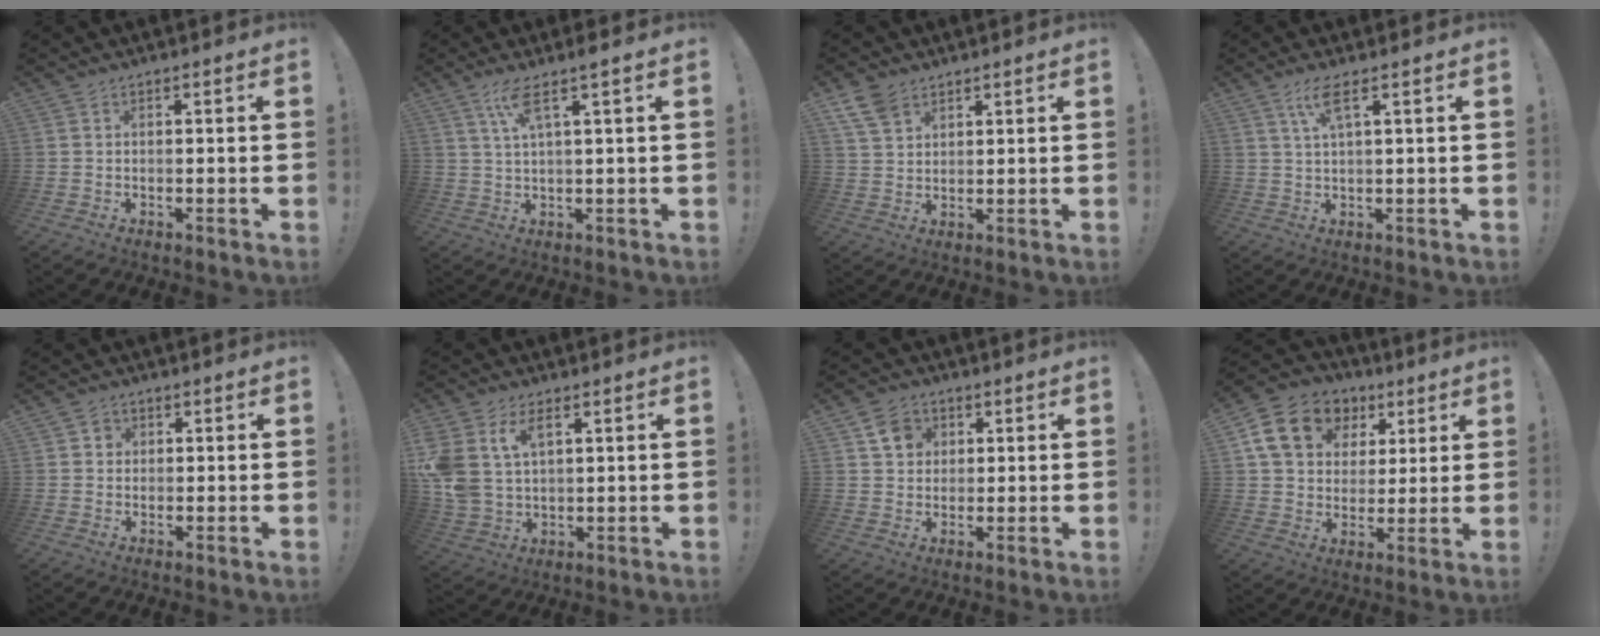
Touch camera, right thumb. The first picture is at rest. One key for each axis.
{"total": 6.4, "fx": 2.9, "fy": 0.3, "fz": 5.7, "tx": -0.109, "ty": -0.003, "tz": 0.047}
{"total": 7.0, "fx": 4.7, "fy": 4.0, "fz": 3.3, "tx": -0.061, "ty": -0.017, "tz": 0.093}
{"total": 5.4, "fx": 2.6, "fy": 0.6, "fz": 4.7, "tx": -0.090, "ty": -0.002, "tz": 0.042}
{"total": 2.1, "fx": 0.1, "fy": 2.0, "fz": 0.1, "tx": -0.002, "ty": 0.002, "tz": 0.001}
{"total": 10.6, "fx": 4.2, "fy": 6.8, "fz": 6.9, "tx": -0.148, "ty": -0.015, "tz": 0.080}
{"total": 6.8, "fx": 2.7, "fy": 6.0, "fz": 1.7, "tx": -0.017, "ty": -0.009, "tz": 0.053}
{"total": 16.1, "fx": 6.6, "fy": 12.5, "fz": 7.6, "tx": -0.114, "ty": -0.019, "tz": 0.134}